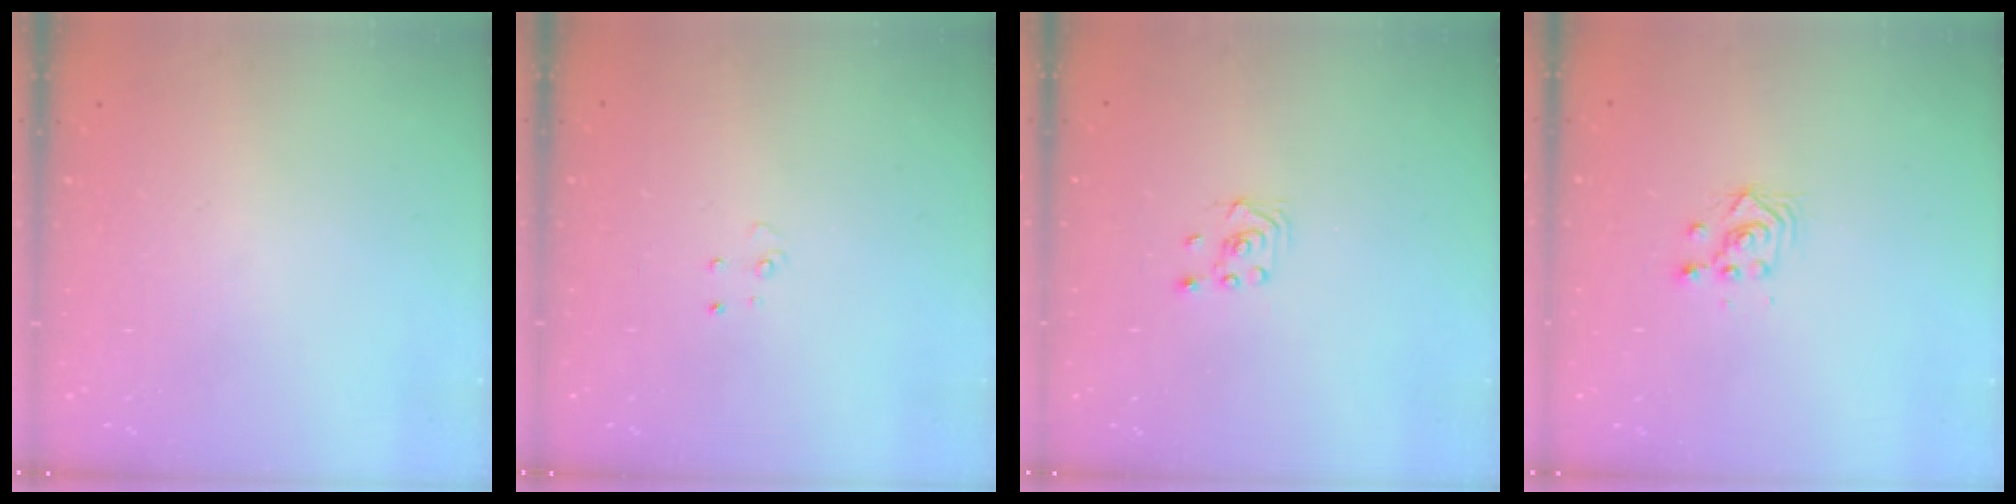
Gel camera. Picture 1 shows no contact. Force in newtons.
{"total": 2.7, "press": 2.7, "slide": 0.2}
{"total": 1.6, "press": 1.4, "slide": 0.9}
{"total": 3.0, "press": 3.0, "slide": 0.1}